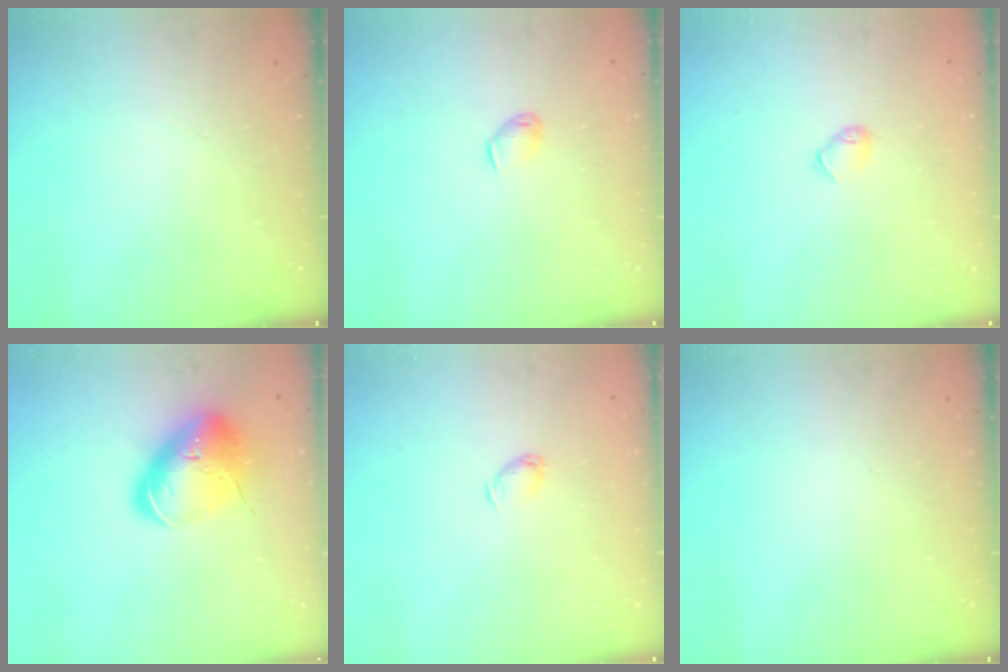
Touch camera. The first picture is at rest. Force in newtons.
{"total": 3.9, "press": 3.8, "slide": 0.7}
{"total": 3.1, "press": 3.1, "slide": 0.7}
{"total": 18.4, "press": 18.1, "slide": 3.1}
{"total": 2.9, "press": 2.8, "slide": 0.6}
{"total": 0.0}